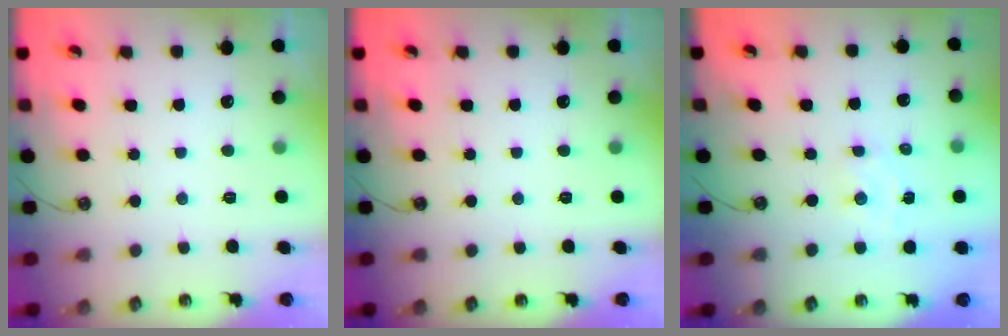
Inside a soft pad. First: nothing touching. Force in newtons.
{"total": 0.0}
{"total": 1.9, "press": 1.9, "slide": 0.3}